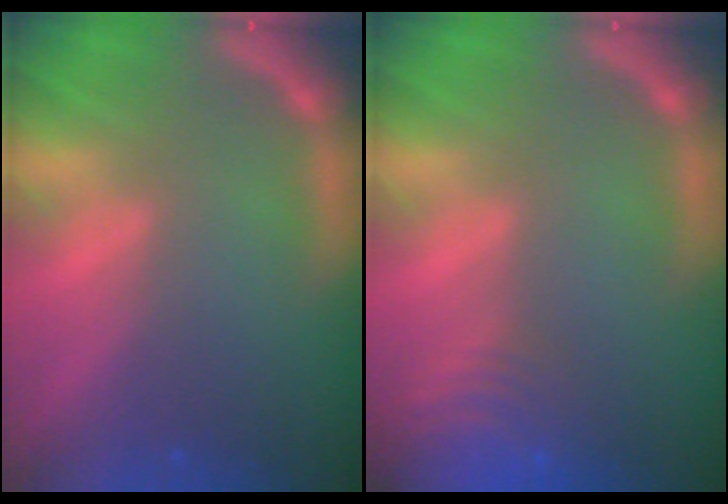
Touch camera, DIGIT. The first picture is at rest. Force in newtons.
{"total": 9.0}